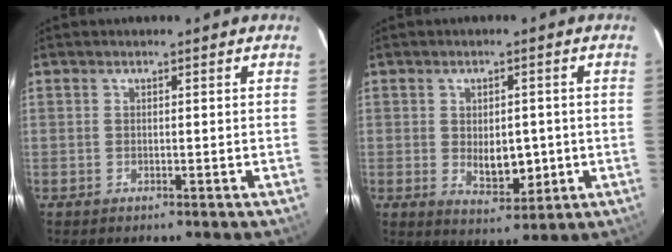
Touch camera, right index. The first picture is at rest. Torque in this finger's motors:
{"motor_torque": [0.18, -0.01, 0.21, 0.02]}